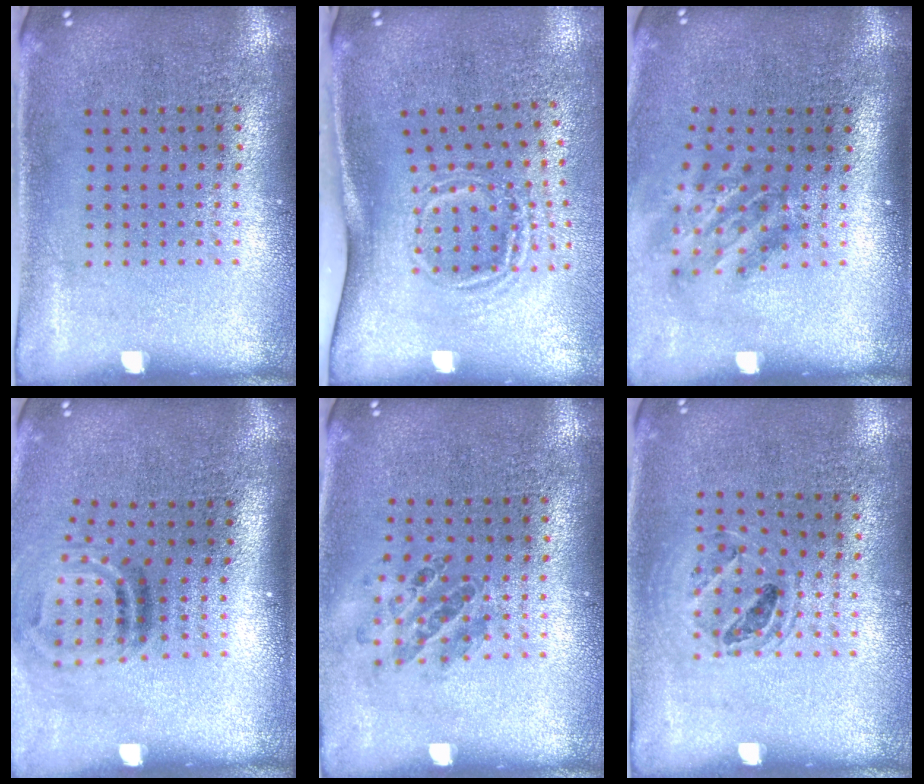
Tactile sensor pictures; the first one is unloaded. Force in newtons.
{"total": 1.8, "press": 1.2, "slide": 1.4}
{"total": 1.9, "press": 1.2, "slide": 1.4}
{"total": 2.0, "press": 1.2, "slide": 1.6}
{"total": 0.8, "press": 0.8, "slide": 0.1}
{"total": 1.0, "press": 1.0, "slide": 0.2}